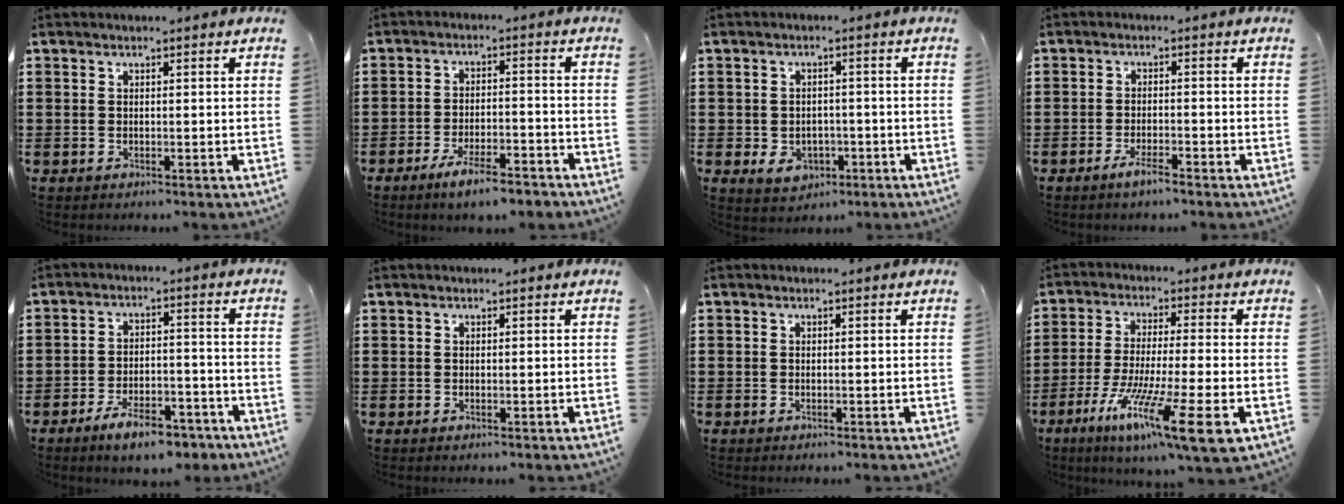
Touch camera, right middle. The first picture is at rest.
{"total": 5.9, "force": [-4.7, 0.8, 3.5], "torque": [-0.068, -0.004, -0.088]}
{"total": 3.4, "force": [-1.4, 2.5, 1.8], "torque": [-0.036, -0.003, -0.034]}
{"total": 2.7, "force": [-2.0, 0.4, 1.8], "torque": [-0.038, 0.001, -0.038]}
{"total": 7.9, "force": [-6.2, 2.0, 4.4], "torque": [-0.075, 0.013, -0.114]}
{"total": 0.0}
{"total": 0.0}
{"total": 13.0, "force": [-7.3, 1.2, 10.7], "torque": [-0.199, -0.004, -0.132]}